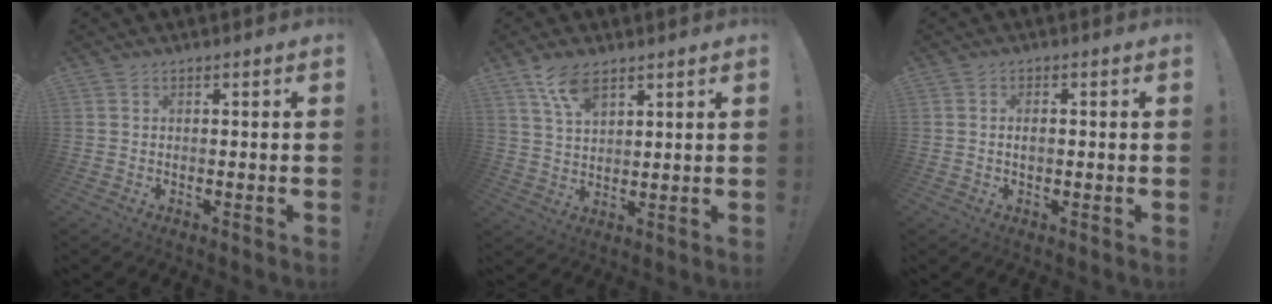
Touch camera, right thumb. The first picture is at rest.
{"total": 8.0, "force": [5.3, 3.3, 4.9], "torque": [-0.087, -0.027, 0.099]}
{"total": 1.5, "force": [-0.2, 0.8, 1.2], "torque": [-0.024, 0.003, -0.005]}